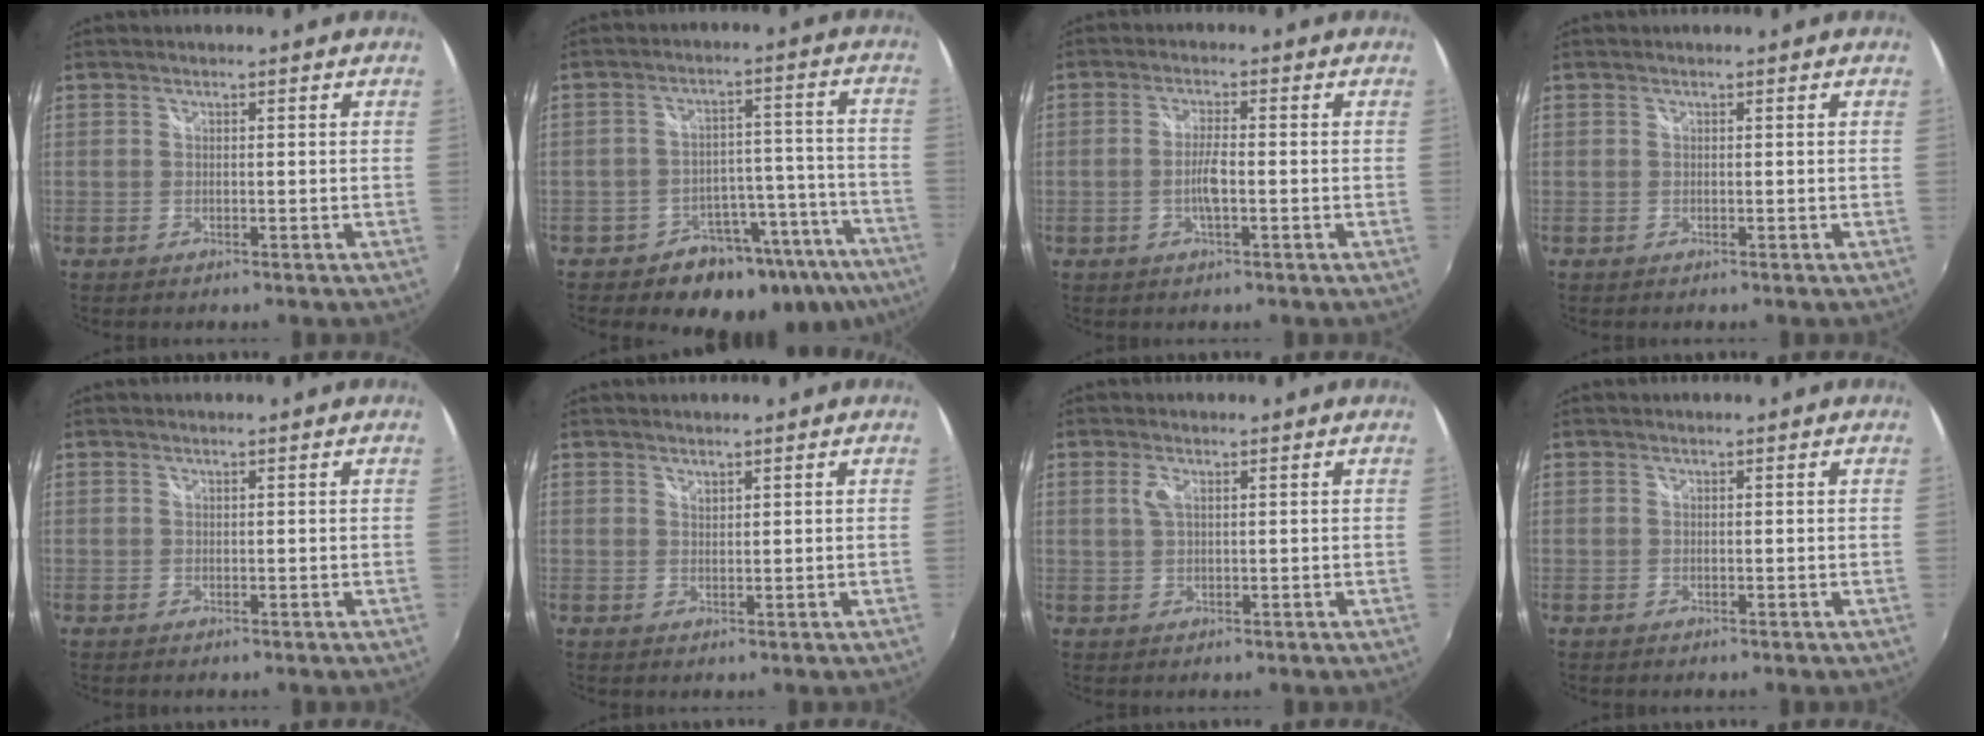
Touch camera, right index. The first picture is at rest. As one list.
[{"total": 16.4, "force": [-11.9, 9.4, 6.2], "torque": [-0.088, 0.037, -0.145]}, {"total": 3.8, "force": [-1.0, 0.5, 3.6], "torque": [-0.072, -0.001, -0.019]}, {"total": 0.0}, {"total": 0.0}, {"total": 1.0, "force": [0.9, 0.3, 0.2], "torque": [-0.002, 0.000, 0.017]}, {"total": 2.1, "force": [0.7, 0.8, 1.8], "torque": [-0.035, 0.000, 0.011]}, {"total": 0.0}]